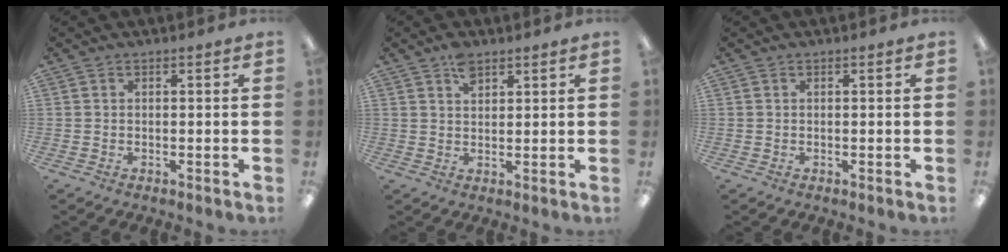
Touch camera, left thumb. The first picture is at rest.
{"total": 4.0, "force": [2.7, 2.1, 2.0], "torque": [-0.031, -0.007, 0.046]}
{"total": 0.0}